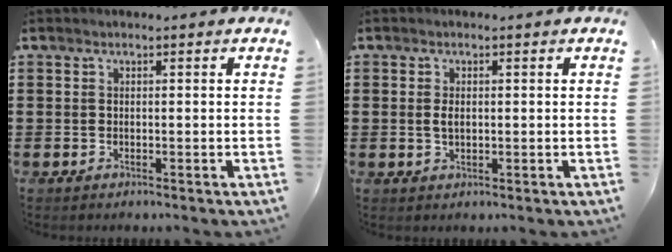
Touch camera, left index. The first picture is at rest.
{"total": 1.8, "force": [0.1, 0.9, 1.6], "torque": [-0.034, 0.004, 0.000]}